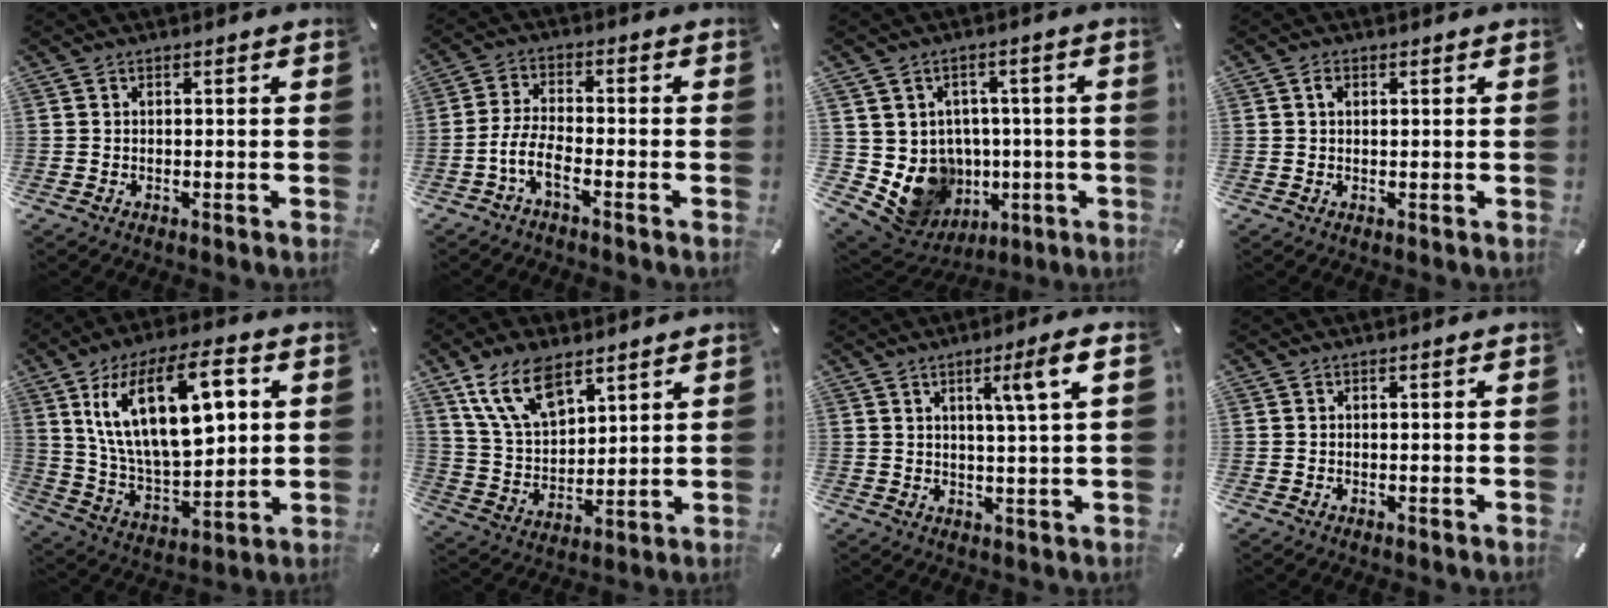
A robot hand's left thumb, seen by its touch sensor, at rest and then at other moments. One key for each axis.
{"total": 6.3, "fx": -3.3, "fy": 2.4, "fz": 4.8, "tx": -0.114, "ty": -0.002, "tz": -0.065}
{"total": 11.1, "fx": -1.7, "fy": 10.5, "fz": 3.1, "tx": -0.065, "ty": -0.017, "tz": -0.010}
{"total": 1.3, "fx": 0.5, "fy": 0.8, "fz": 1.0, "tx": -0.021, "ty": 0.004, "tz": 0.008}
{"total": 23.4, "fx": 8.9, "fy": 12.0, "fz": 18.0, "tx": -0.336, "ty": -0.022, "tz": 0.143}
{"total": 13.2, "fx": 8.1, "fy": 7.3, "fz": 7.5, "tx": -0.181, "ty": -0.028, "tz": 0.150}
{"total": 6.6, "fx": 2.8, "fy": -0.2, "fz": 6.0, "tx": -0.107, "ty": -0.007, "tz": 0.039}
{"total": 0.0}